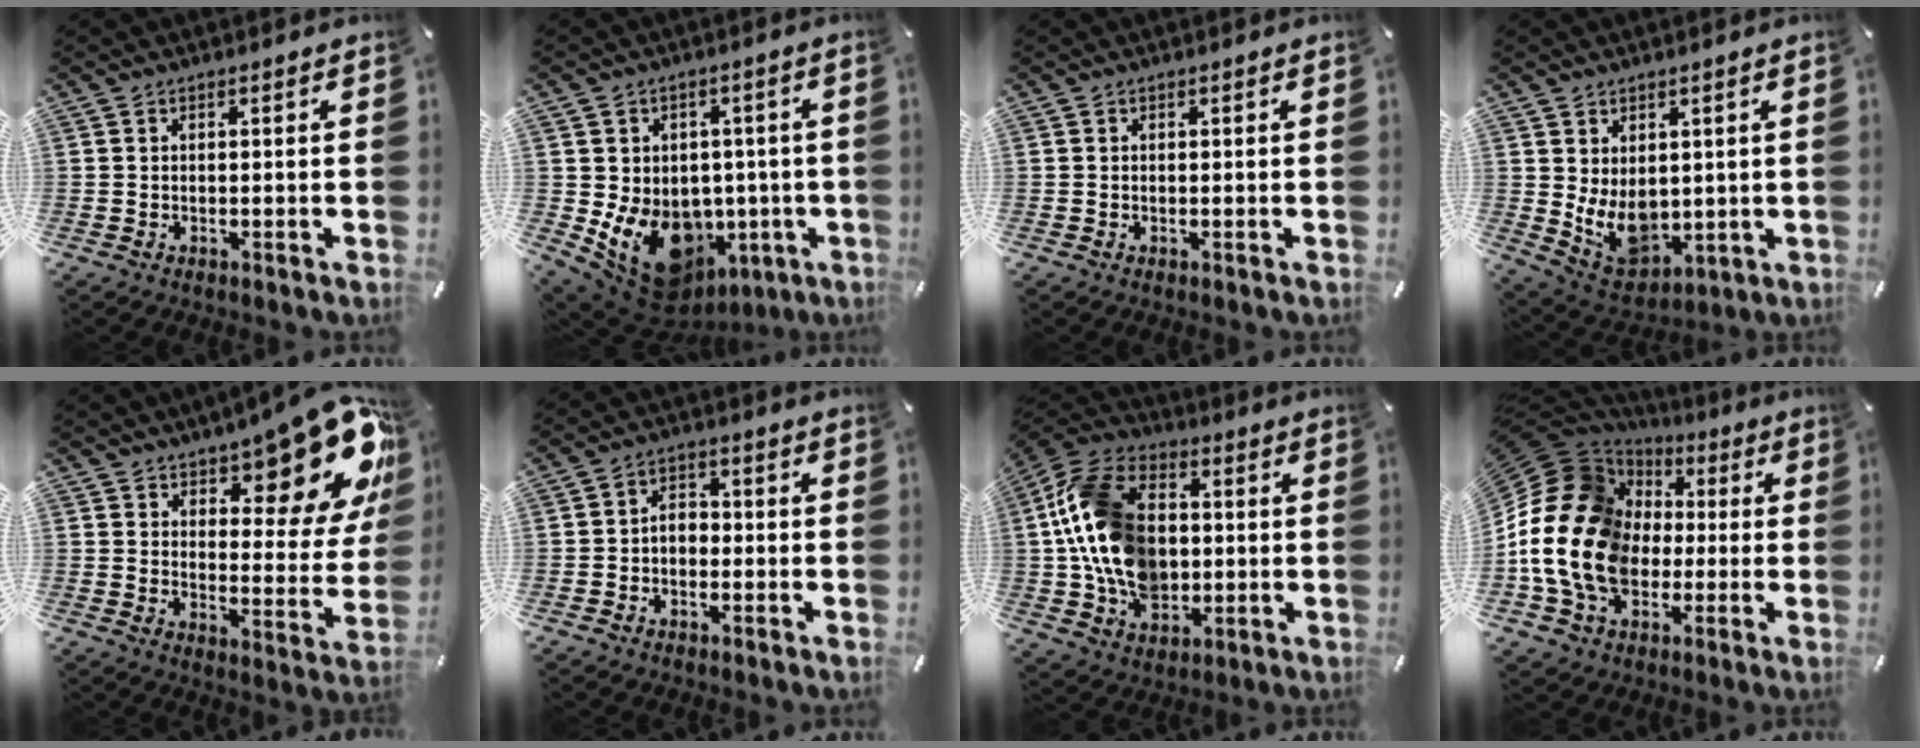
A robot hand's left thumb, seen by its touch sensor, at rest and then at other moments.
{"total": 14.1, "force": [-4.5, 11.0, 7.6], "torque": [-0.129, 0.005, -0.063]}
{"total": 0.0}
{"total": 9.2, "force": [1.2, 7.4, 5.3], "torque": [-0.100, -0.019, 0.030]}
{"total": 17.7, "force": [13.3, 6.3, 9.9], "torque": [-0.107, -0.116, 0.216]}
{"total": 4.0, "force": [-1.4, 3.1, 2.0], "torque": [-0.037, 0.015, -0.027]}
{"total": 19.0, "force": [-0.3, 14.1, 12.6], "torque": [-0.286, 0.014, -0.004]}
{"total": 21.2, "force": [-2.5, 17.3, 12.0], "torque": [-0.268, 0.008, -0.047]}